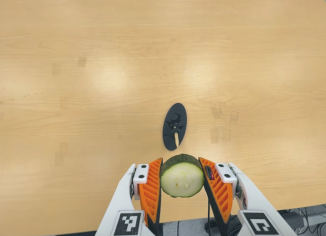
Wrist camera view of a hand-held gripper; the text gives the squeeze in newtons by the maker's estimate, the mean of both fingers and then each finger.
{"total": 10.2, "left": 9.5, "right": 10.8}